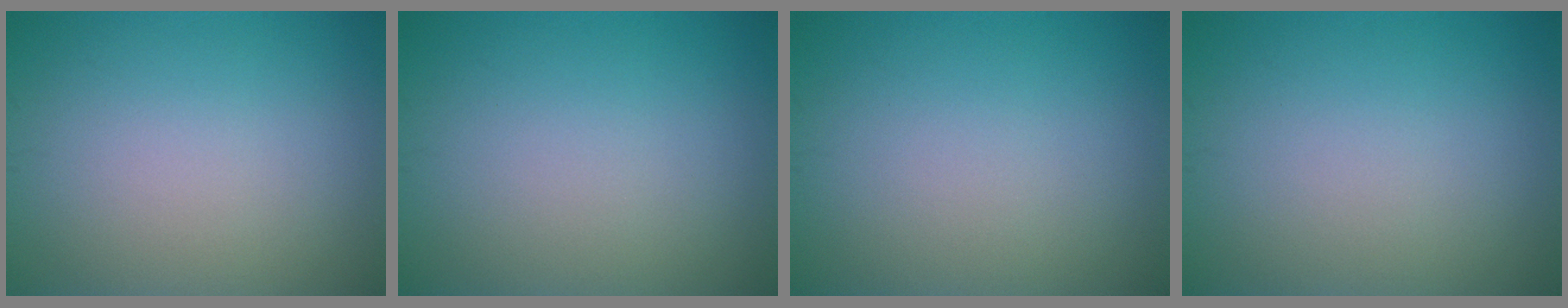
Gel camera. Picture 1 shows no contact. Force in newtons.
{"total": 0.0}
{"total": 0.0}
{"total": 0.0}